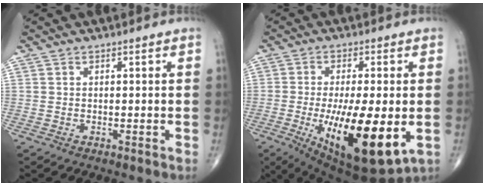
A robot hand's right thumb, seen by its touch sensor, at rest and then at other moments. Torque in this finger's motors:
{"motor_torque": [2.39, 2.59, 1.15, -1.21, 0.63]}